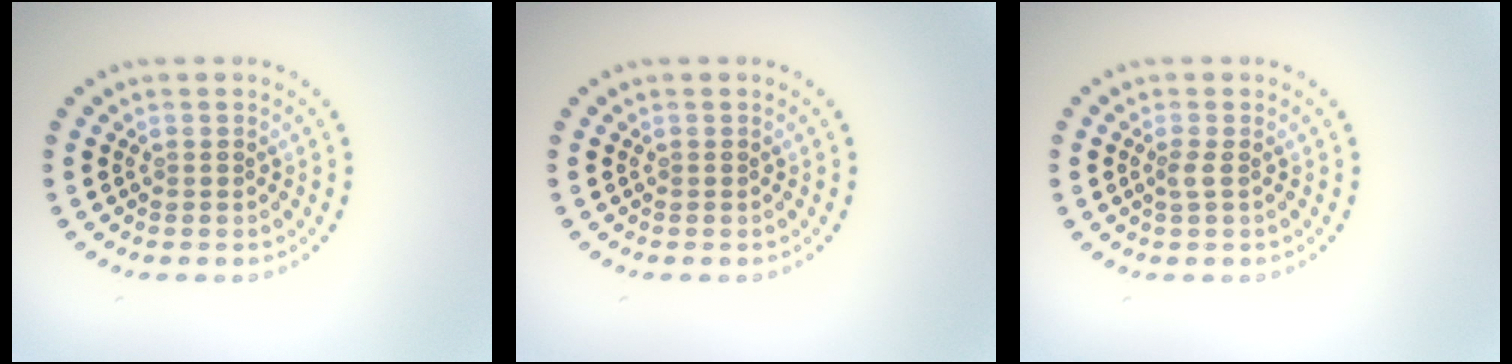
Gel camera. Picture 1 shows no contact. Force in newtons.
{"total": 0.0}
{"total": 0.9, "press": 0.7, "slide": 0.7}